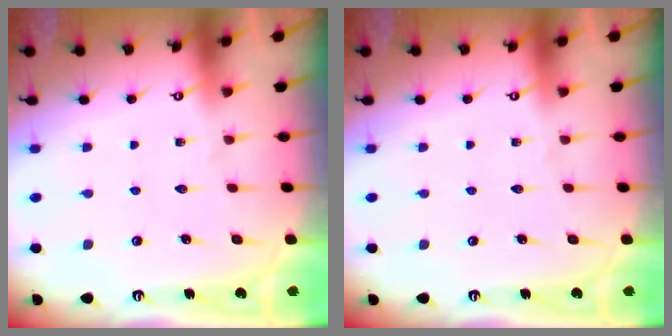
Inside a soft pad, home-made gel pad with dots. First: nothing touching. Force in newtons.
{"total": 0.0}